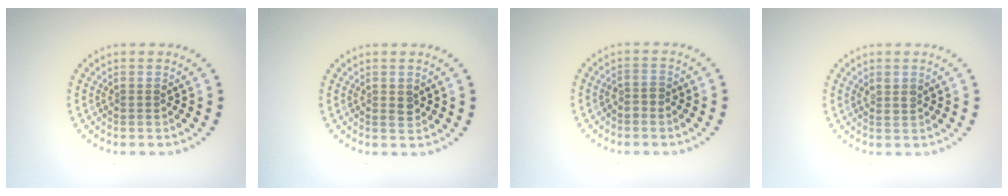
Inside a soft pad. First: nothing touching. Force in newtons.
{"total": 1.1, "press": 1.1, "slide": 0.1}
{"total": 1.1, "press": 1.0, "slide": 0.4}
{"total": 1.0, "press": 0.9, "slide": 0.5}